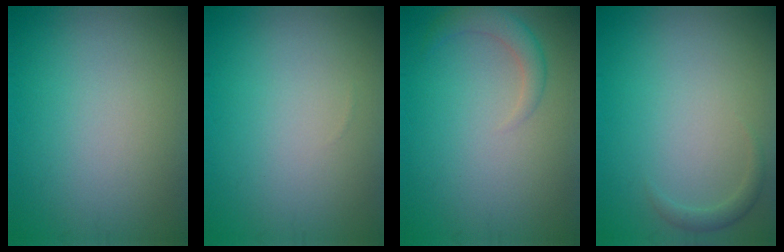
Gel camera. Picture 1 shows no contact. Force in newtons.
{"total": 0.0}
{"total": 2.2, "press": 2.2, "slide": 0.1}
{"total": 1.1, "press": 1.1, "slide": 0.2}